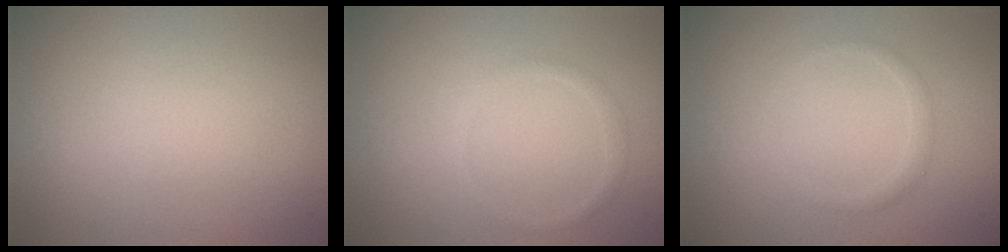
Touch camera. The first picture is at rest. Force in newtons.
{"total": 0.9, "press": 0.9, "slide": 0.1}
{"total": 0.9, "press": 0.9, "slide": 0.0}